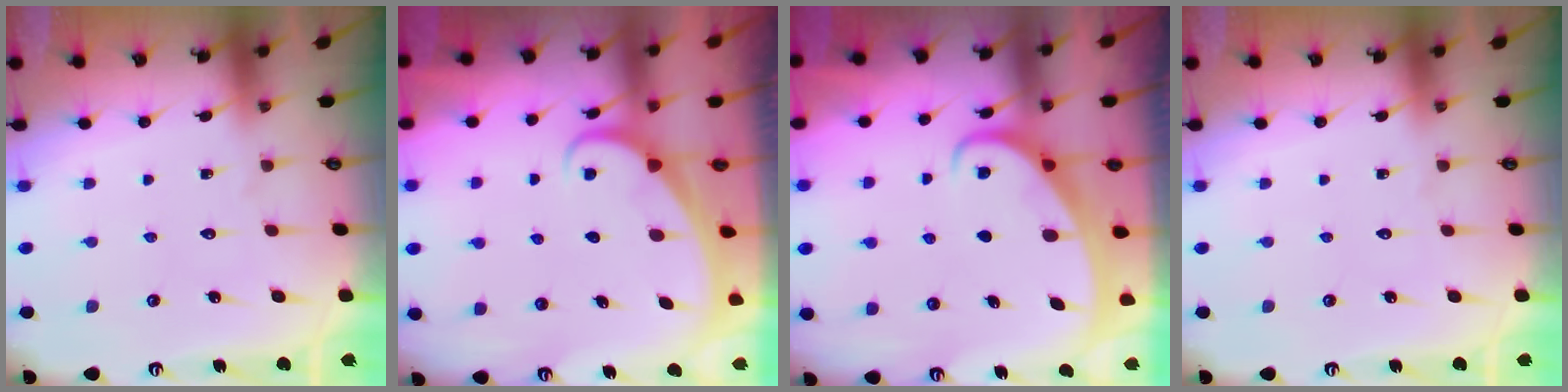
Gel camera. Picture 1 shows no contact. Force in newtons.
{"total": 2.5, "press": 2.5, "slide": 0.3}
{"total": 2.5, "press": 2.5, "slide": 0.3}
{"total": 0.0}